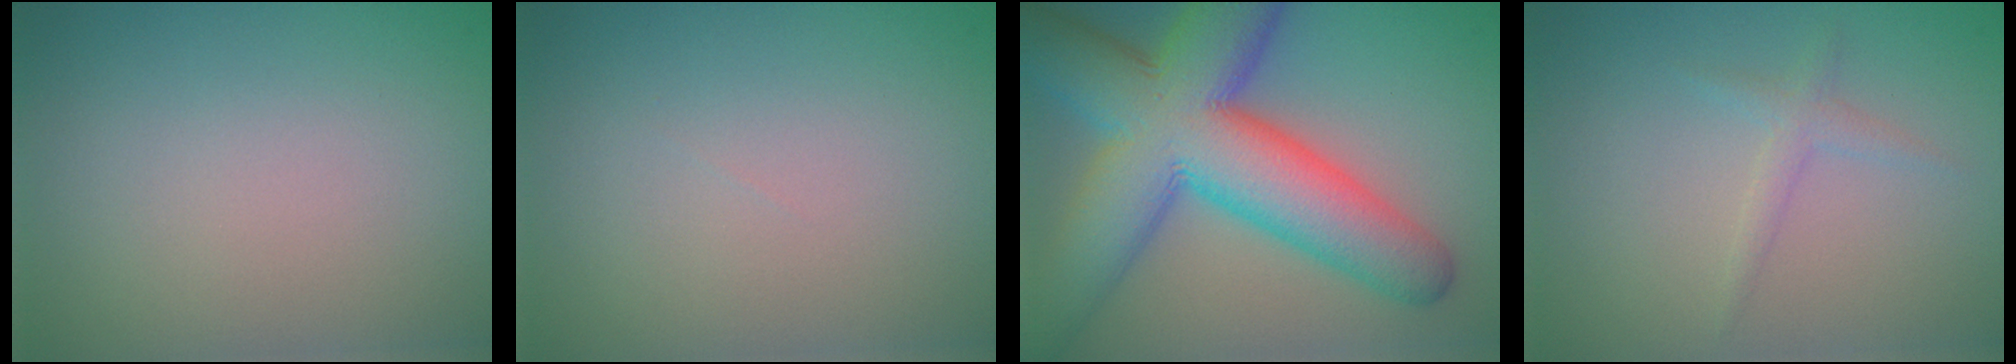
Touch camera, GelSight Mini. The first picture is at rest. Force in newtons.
{"total": 0.0}
{"total": 13.7, "press": 13.7, "slide": 0.3}
{"total": 1.2, "press": 1.2, "slide": 0.0}